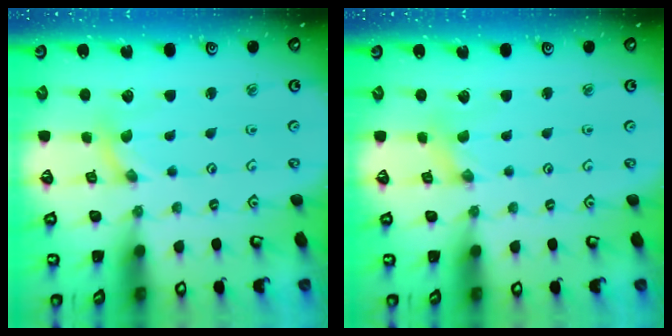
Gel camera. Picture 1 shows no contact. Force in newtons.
{"total": 0.0}